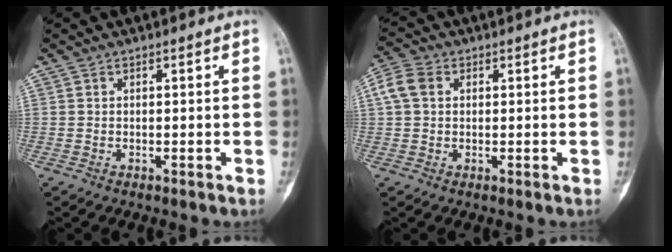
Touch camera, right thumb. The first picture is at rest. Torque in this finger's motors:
{"motor_torque": [0.36, 0.26, 0.36, -0.19, 0.10]}